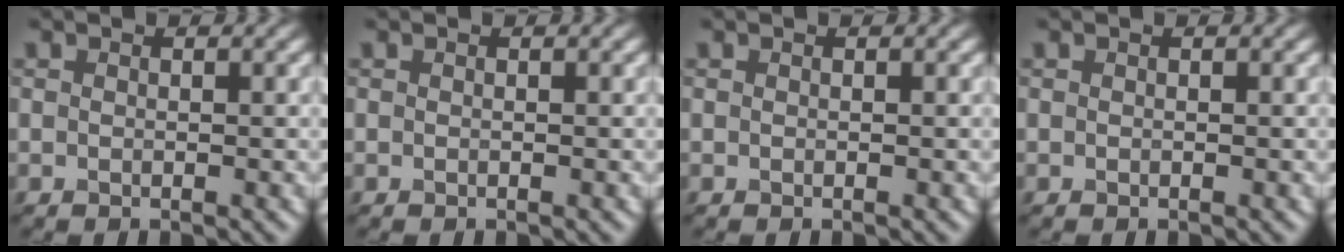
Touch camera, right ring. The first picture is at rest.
{"total": 0.0}
{"total": 0.0}
{"total": 0.0}